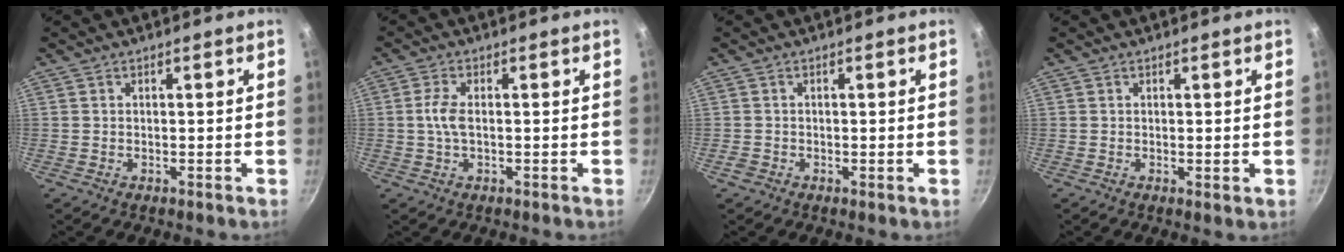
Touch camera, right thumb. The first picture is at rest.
{"total": 3.8, "force": [-0.1, 1.8, 3.3], "torque": [-0.077, 0.006, -0.006]}
{"total": 1.1, "force": [-0.4, 0.8, 0.6], "torque": [-0.009, 0.000, -0.009]}
{"total": 0.7, "force": [0.2, 0.1, 0.7], "torque": [-0.011, -0.005, 0.001]}